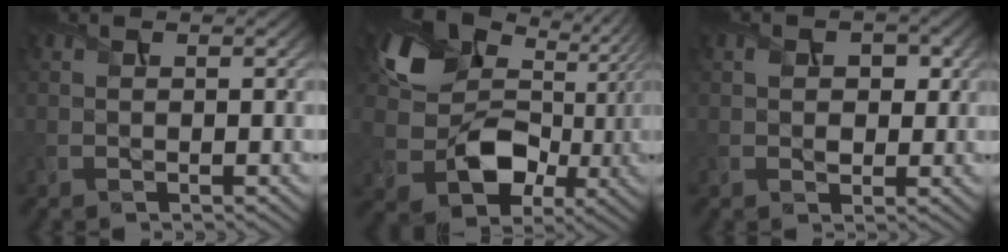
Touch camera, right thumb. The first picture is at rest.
{"total": 13.2, "force": [1.3, 10.1, 8.3], "torque": [-0.147, -0.022, 0.023]}
{"total": 2.5, "force": [0.4, 2.0, 1.4], "torque": [-0.025, -0.005, 0.007]}